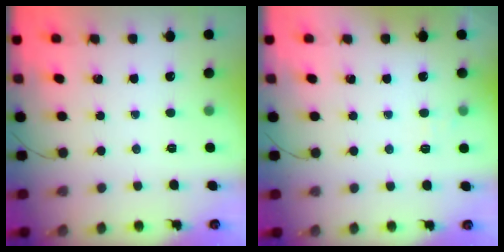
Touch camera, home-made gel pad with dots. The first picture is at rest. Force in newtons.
{"total": 6.0, "press": 5.8, "slide": 1.6}